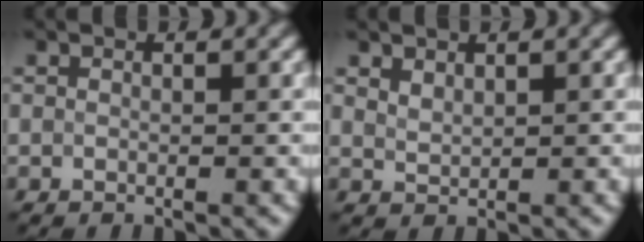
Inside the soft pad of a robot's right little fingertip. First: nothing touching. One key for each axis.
{"total": 1.2, "fx": 1.0, "fy": 0.5, "fz": 0.5, "tx": -0.015, "ty": 0.003, "tz": 0.024}